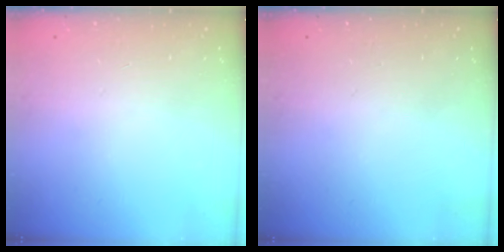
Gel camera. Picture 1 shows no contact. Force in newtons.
{"total": 0.0}